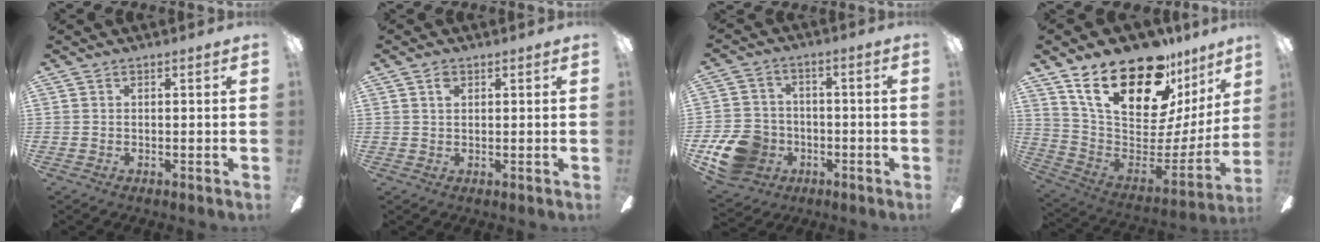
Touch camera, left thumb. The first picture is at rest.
{"total": 2.1, "force": [1.1, 1.3, 1.3], "torque": [-0.021, 0.000, 0.018]}
{"total": 13.1, "force": [-5.4, 10.5, 5.8], "torque": [-0.128, 0.040, -0.090]}
{"total": 25.9, "force": [17.9, 11.3, 14.9], "torque": [-0.249, -0.123, 0.320]}